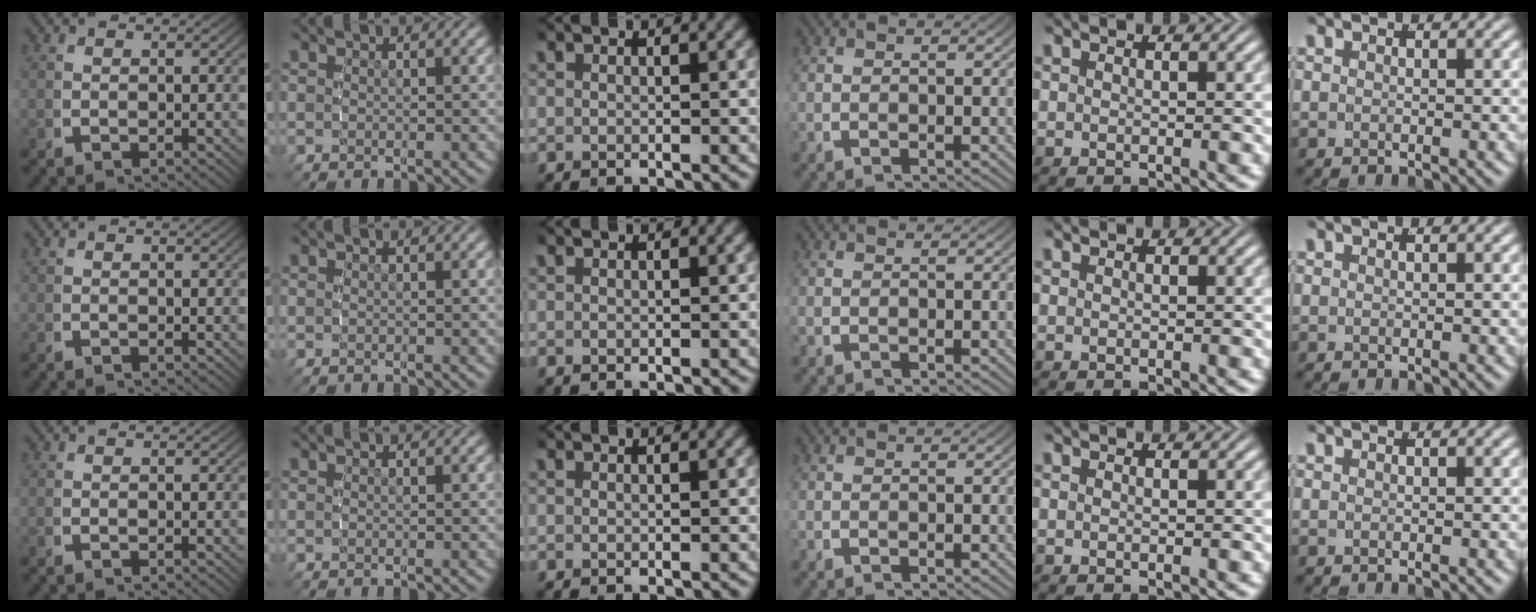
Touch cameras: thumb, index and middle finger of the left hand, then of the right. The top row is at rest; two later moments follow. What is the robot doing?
{"motion": "reach", "object": "router"}